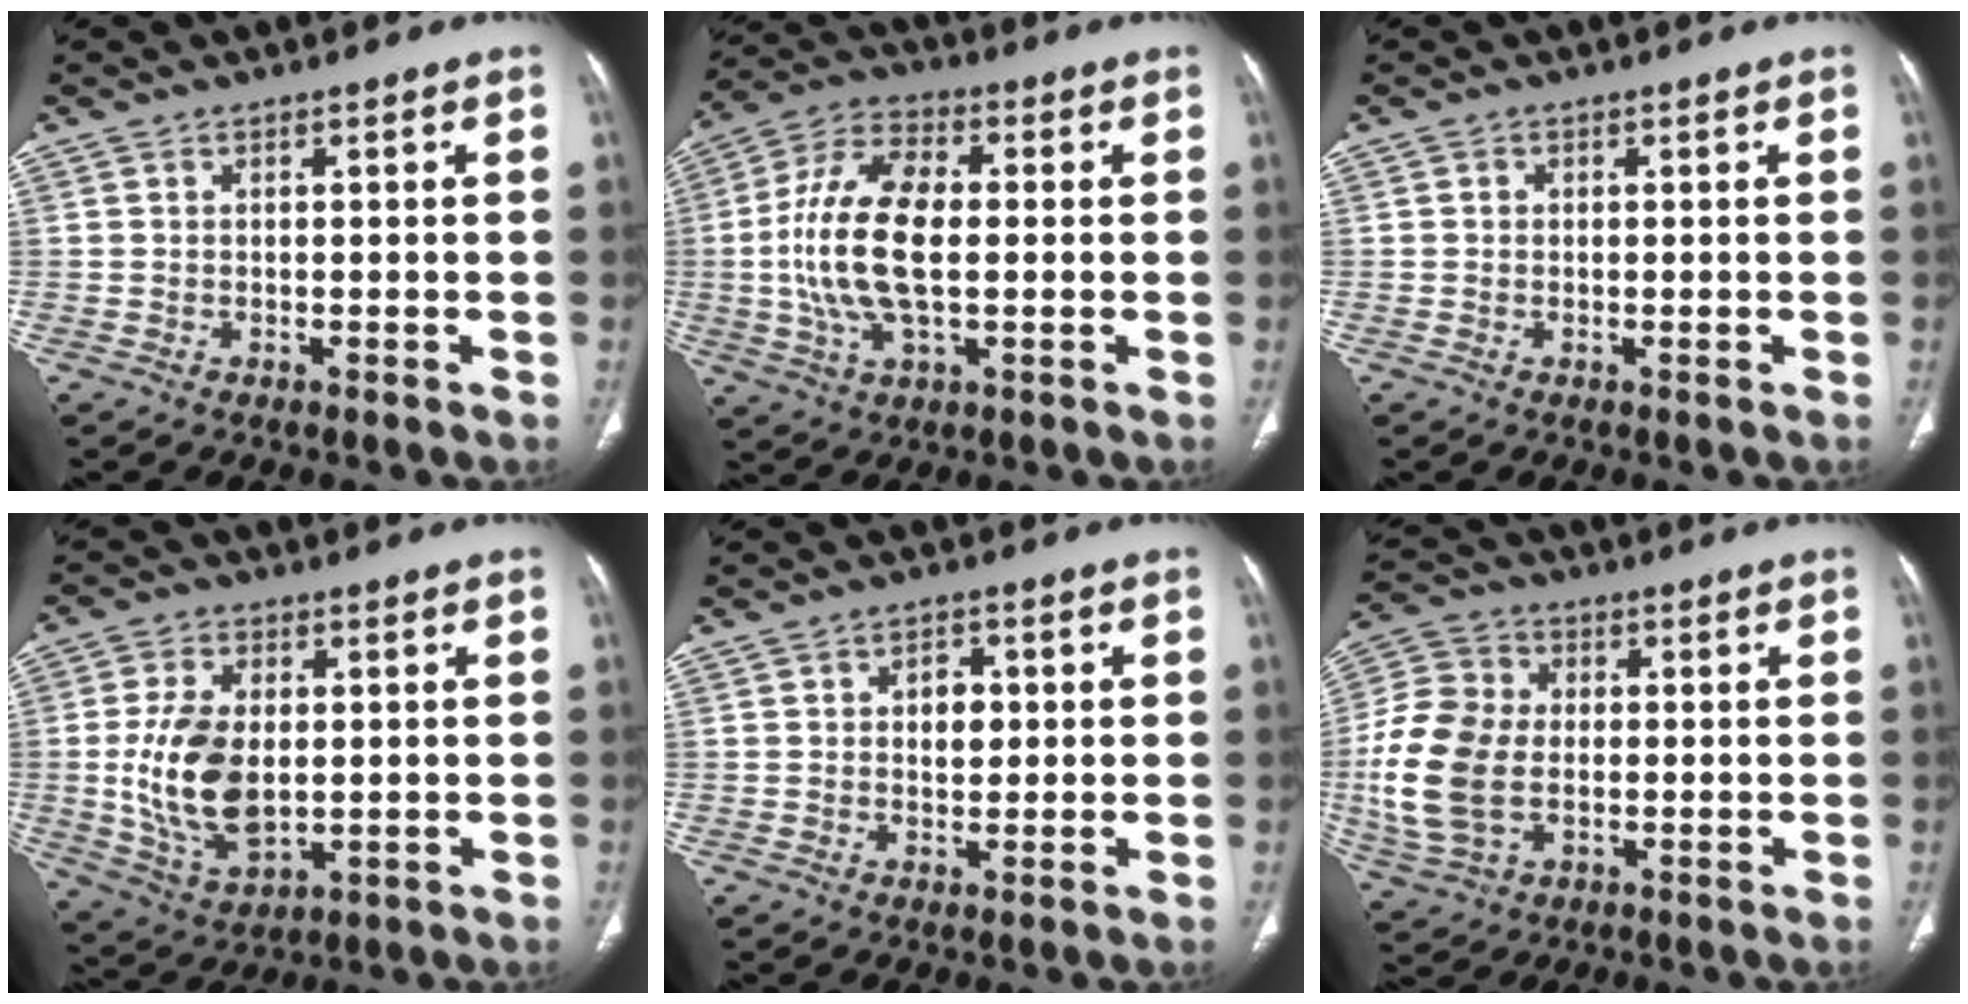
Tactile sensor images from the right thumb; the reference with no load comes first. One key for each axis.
{"total": 15.8, "fx": -0.2, "fy": 7.9, "fz": 13.7, "tx": -0.279, "ty": 0.014, "tz": -0.006}
{"total": 0.7, "fx": 0.1, "fy": 0.6, "fz": 0.1, "tx": 0.002, "ty": 0.002, "tz": 0.001}
{"total": 13.4, "fx": -0.1, "fy": 8.1, "fz": 10.7, "tx": -0.198, "ty": -0.009, "tz": 0.011}
{"total": 4.1, "fx": 0.6, "fy": 2.9, "fz": 2.9, "tx": -0.020, "ty": 0.001, "tz": 0.008}
{"total": 15.5, "fx": -1.3, "fy": 10.7, "fz": 11.1, "tx": -0.236, "ty": 0.011, "tz": -0.021}